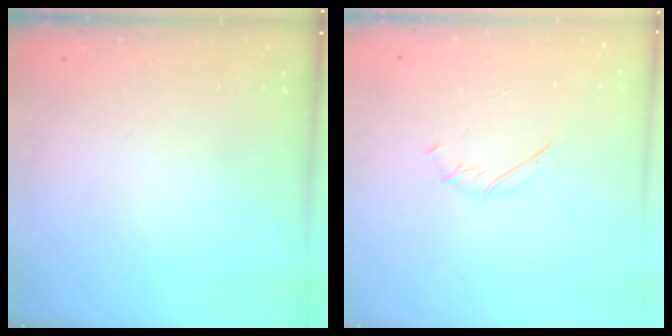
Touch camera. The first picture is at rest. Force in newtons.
{"total": 1.9, "press": 1.8, "slide": 0.6}